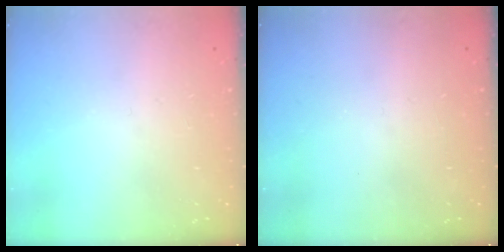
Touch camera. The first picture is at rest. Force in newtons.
{"total": 0.0}